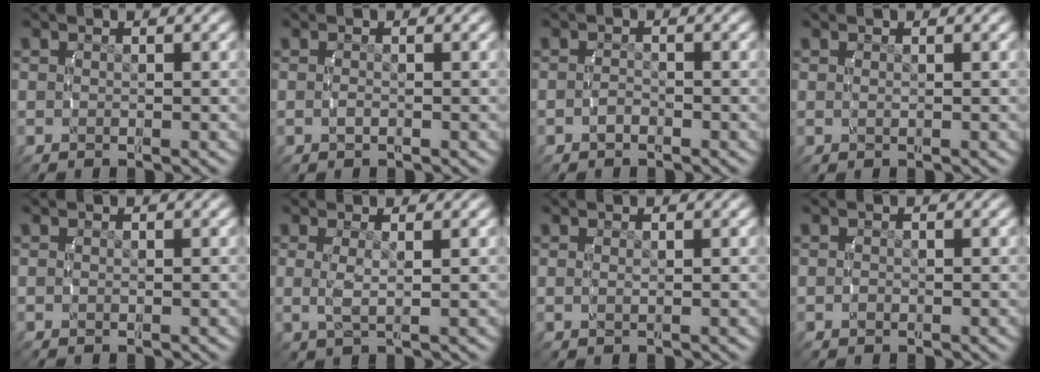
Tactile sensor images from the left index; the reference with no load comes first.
{"total": 0.6, "force": [-0.4, -0.1, 0.4], "torque": [-0.013, -0.003, -0.005]}
{"total": 0.9, "force": [-0.8, 0.3, 0.3], "torque": [-0.007, -0.001, -0.015]}
{"total": 0.6, "force": [0.1, -0.4, 0.5], "torque": [-0.013, -0.006, 0.007]}
{"total": 0.0}
{"total": 2.2, "force": [0.4, 0.1, 2.1], "torque": [-0.052, -0.008, 0.016]}
{"total": 0.9, "force": [0.3, -0.5, 0.7], "torque": [-0.015, -0.005, 0.010]}
{"total": 0.0}